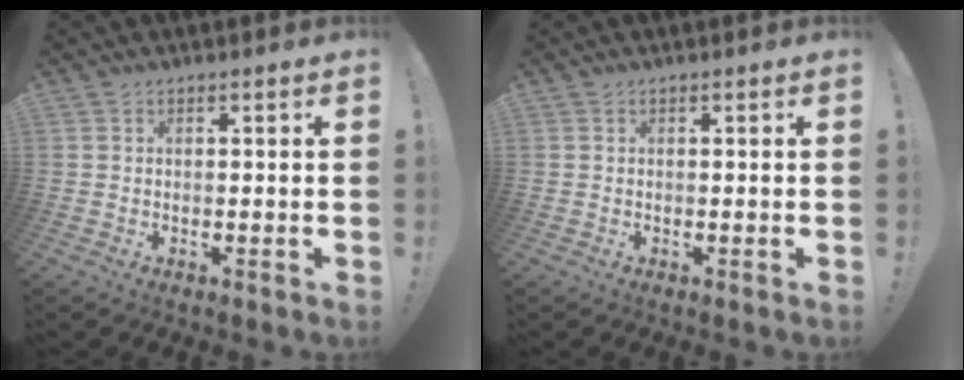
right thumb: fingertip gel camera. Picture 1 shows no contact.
{"total": 0.0}